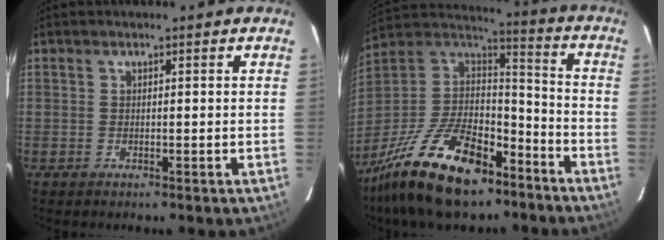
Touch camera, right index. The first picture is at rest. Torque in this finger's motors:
{"motor_torque": [0.98, -1.16, 1.03, 0.17]}